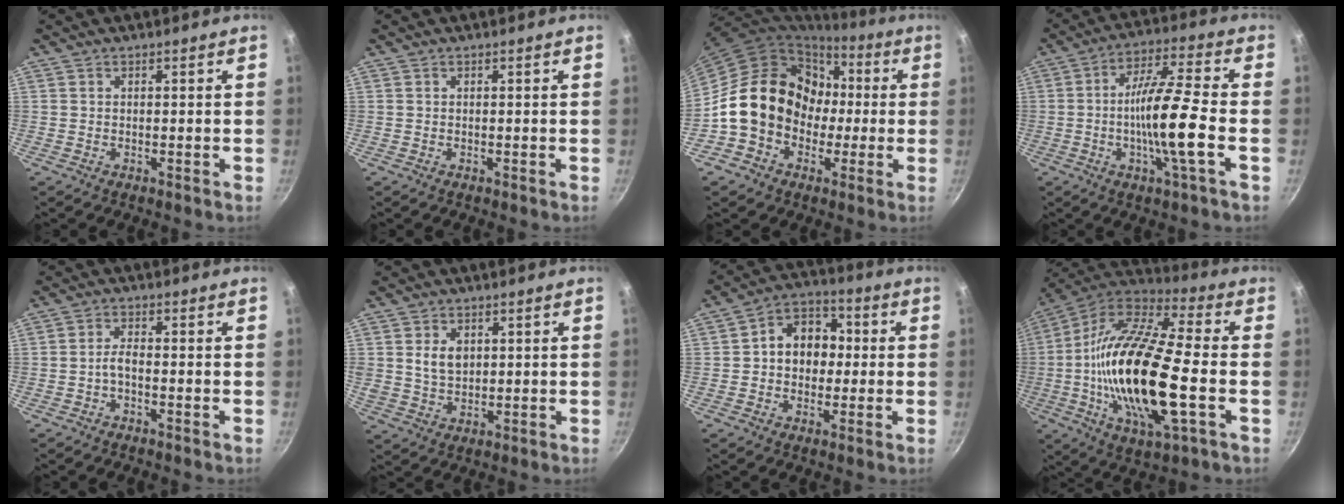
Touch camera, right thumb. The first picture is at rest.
{"total": 0.0}
{"total": 18.3, "force": [-1.1, 15.4, 9.9], "torque": [-0.120, 0.052, -0.016]}
{"total": 13.1, "force": [-2.8, 1.1, 12.8], "torque": [-0.225, 0.024, -0.059]}
{"total": 2.3, "force": [-1.2, 0.7, 1.8], "torque": [-0.038, 0.016, -0.027]}
{"total": 5.3, "force": [1.4, 3.8, 3.4], "torque": [-0.045, -0.010, 0.030]}
{"total": 10.4, "force": [0.4, 8.2, 6.4], "torque": [-0.049, 0.027, -0.011]}
{"total": 26.3, "force": [-3.5, 8.7, 24.6], "torque": [-0.480, 0.015, -0.081]}